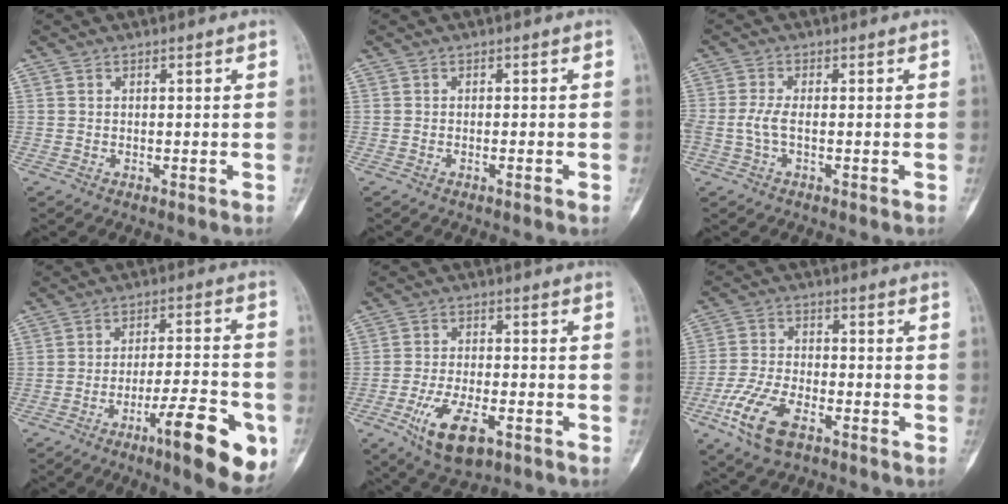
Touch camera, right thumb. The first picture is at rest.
{"total": 0.7, "force": [-0.5, 0.2, 0.5], "torque": [-0.010, 0.006, -0.006]}
{"total": 3.6, "force": [-0.8, 1.8, 3.0], "torque": [-0.076, 0.006, -0.021]}
{"total": 16.0, "force": [-7.4, 3.8, 13.7], "torque": [-0.177, 0.034, -0.105]}
{"total": 10.7, "force": [-5.2, 4.8, 8.1], "torque": [-0.143, 0.013, -0.084]}
{"total": 11.3, "force": [-5.9, 5.5, 7.8], "torque": [-0.162, 0.016, -0.114]}